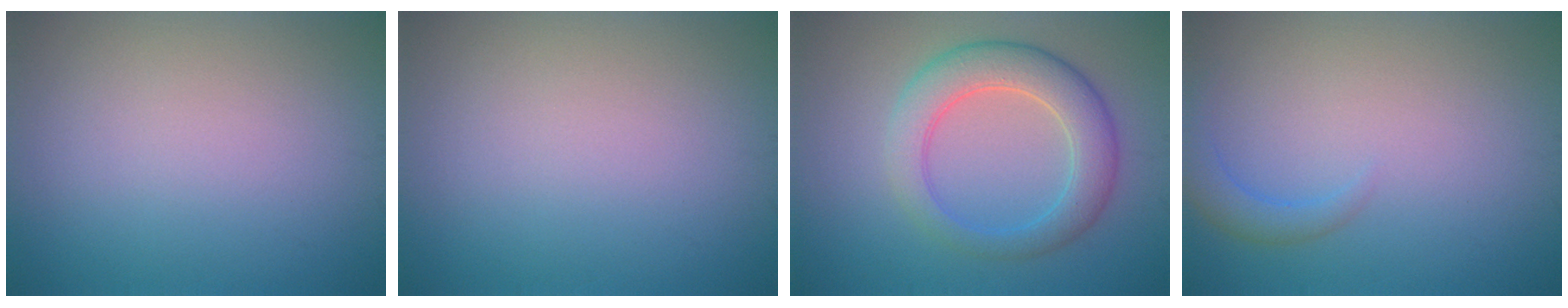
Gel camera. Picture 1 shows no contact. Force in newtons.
{"total": 0.0}
{"total": 5.6, "press": 5.6, "slide": 0.3}
{"total": 2.0, "press": 1.9, "slide": 0.1}